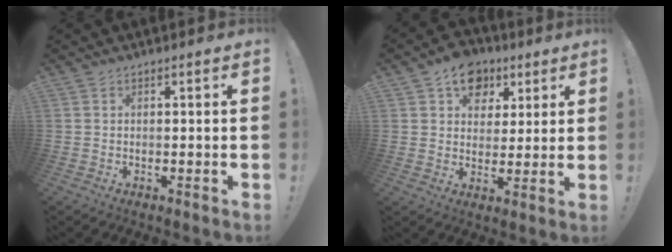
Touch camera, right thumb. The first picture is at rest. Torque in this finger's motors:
{"motor_torque": [-0.45, 0.89, 0.77, 0.29, 0.16]}